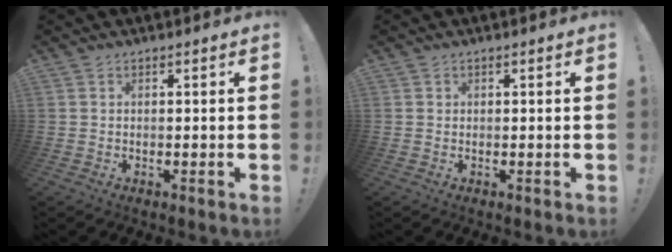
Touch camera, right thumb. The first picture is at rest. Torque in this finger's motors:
{"motor_torque": [-0.05, -0.27, 0.02, -0.21, -0.01]}